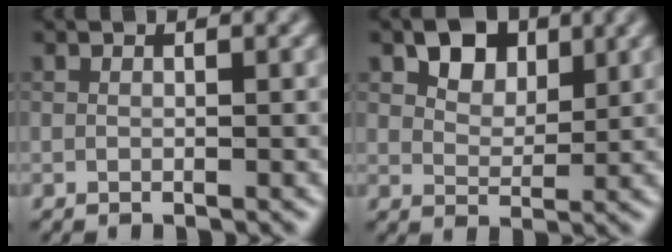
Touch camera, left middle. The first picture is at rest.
{"total": 3.0, "force": [1.5, 2.1, 1.6], "torque": [-0.033, 0.004, 0.027]}